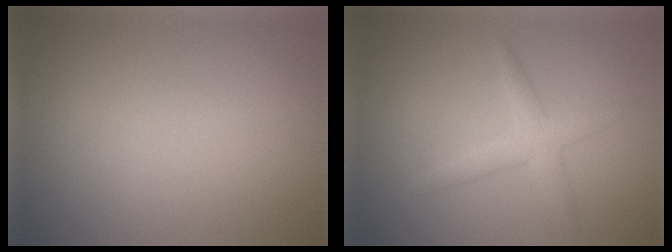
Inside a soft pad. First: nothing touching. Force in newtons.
{"total": 2.2, "press": 2.2, "slide": 0.1}